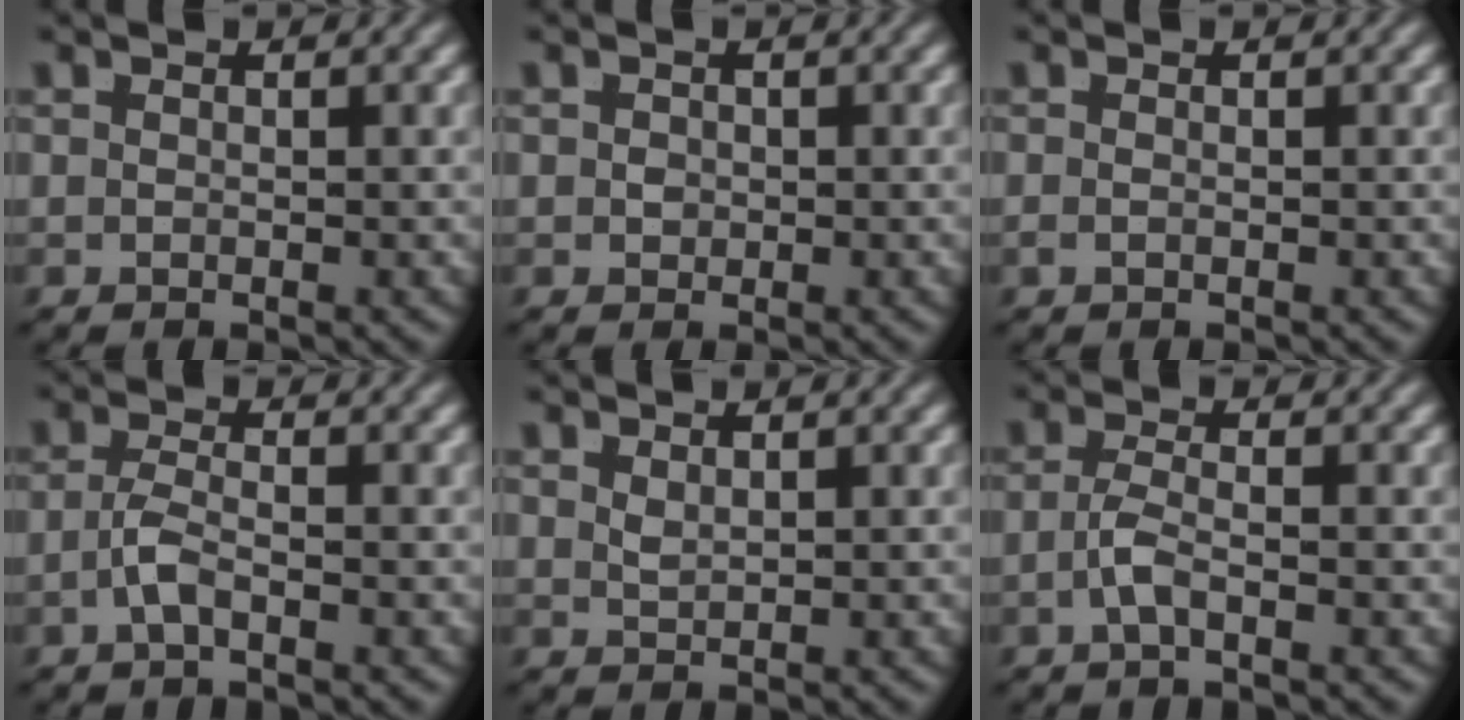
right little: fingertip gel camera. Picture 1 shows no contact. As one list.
[{"total": 0.0}, {"total": 0.8, "force": [-0.7, 0.1, 0.3], "torque": [-0.011, -0.007, -0.008]}, {"total": 2.1, "force": [-1.4, 0.0, 1.5], "torque": [-0.033, -0.007, -0.021]}, {"total": 0.8, "force": [0.6, -0.5, 0.3], "torque": [-0.008, -0.010, 0.024]}, {"total": 2.0, "force": [-1.3, -0.3, 1.5], "torque": [-0.034, -0.009, -0.018]}]